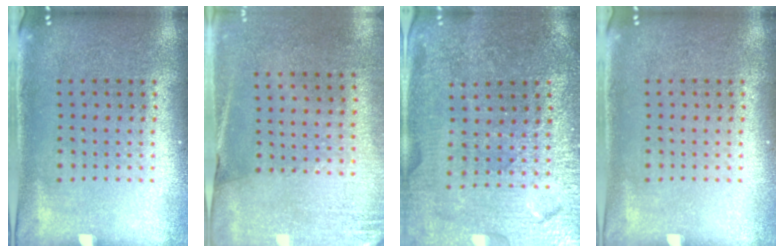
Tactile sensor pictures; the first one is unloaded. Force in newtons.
{"total": 2.6, "press": 2.3, "slide": 1.1}
{"total": 3.2, "press": 3.2, "slide": 0.1}
{"total": 0.0}